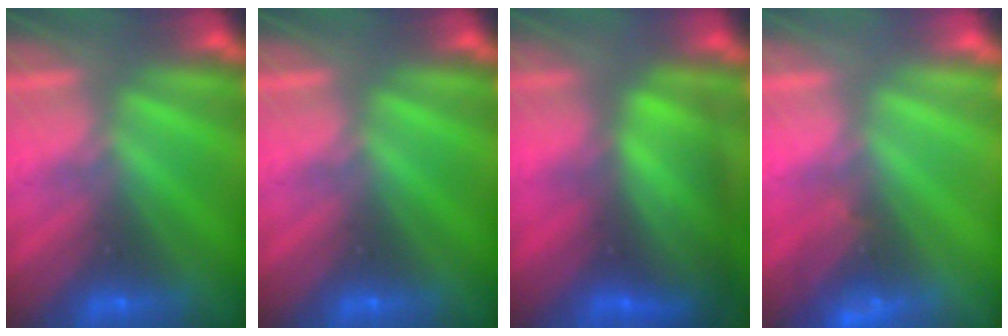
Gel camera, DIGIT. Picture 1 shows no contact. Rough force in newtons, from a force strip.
{"total": 0.0}
{"total": 9.6}
{"total": 2.6}